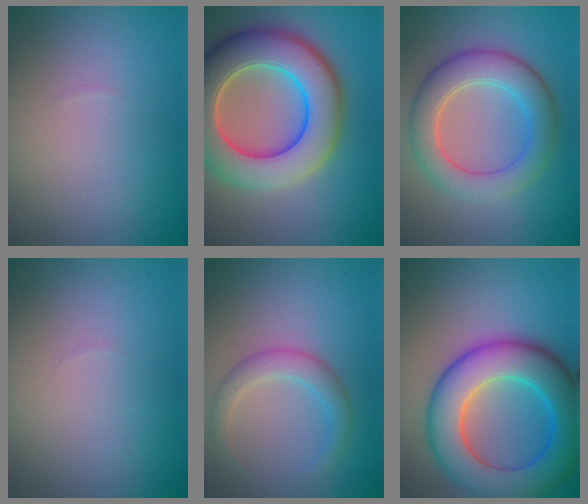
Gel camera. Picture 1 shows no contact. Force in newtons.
{"total": 11.2, "press": 11.1, "slide": 0.9}
{"total": 6.3, "press": 6.2, "slide": 0.6}
{"total": 0.0}
{"total": 2.8, "press": 2.8, "slide": 0.1}
{"total": 10.8, "press": 10.8, "slide": 0.3}